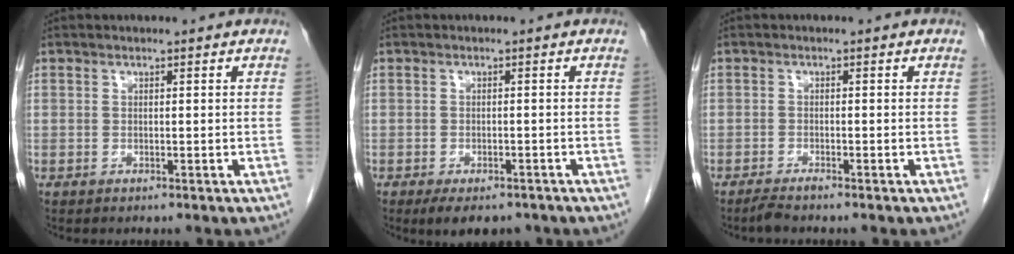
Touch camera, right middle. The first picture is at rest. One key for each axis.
{"total": 5.8, "fx": -4.4, "fy": 2.5, "fz": 2.9, "tx": -0.035, "ty": -0.003, "tz": -0.062}
{"total": 1.6, "fx": -1.4, "fy": -0.1, "fz": 0.7, "tx": -0.020, "ty": -0.005, "tz": -0.029}